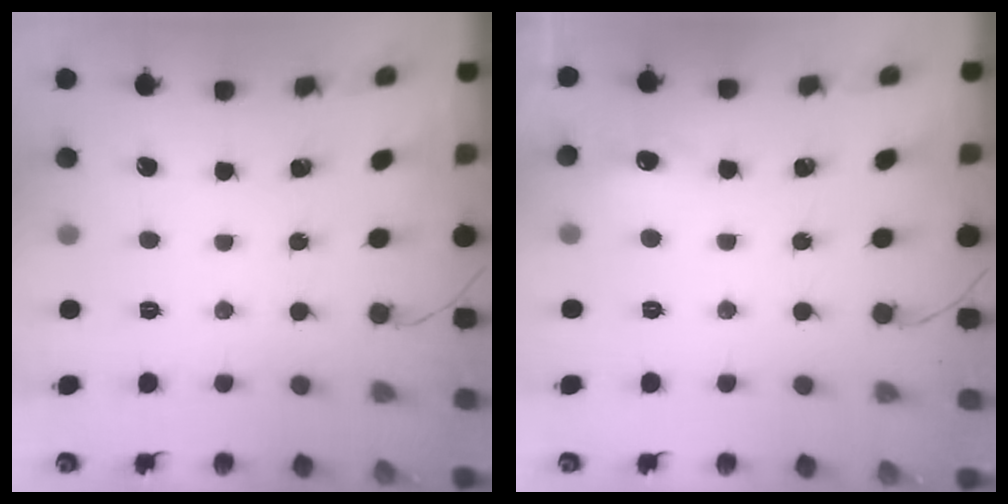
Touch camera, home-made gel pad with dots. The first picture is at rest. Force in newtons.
{"total": 7.1, "press": 7.0, "slide": 1.4}